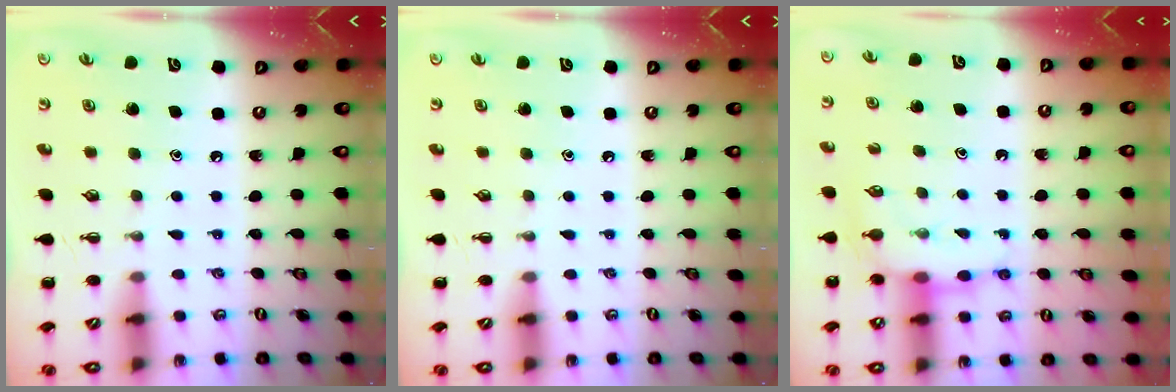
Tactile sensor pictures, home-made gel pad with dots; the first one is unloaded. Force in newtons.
{"total": 0.0}
{"total": 7.7, "press": 7.7, "slide": 0.8}